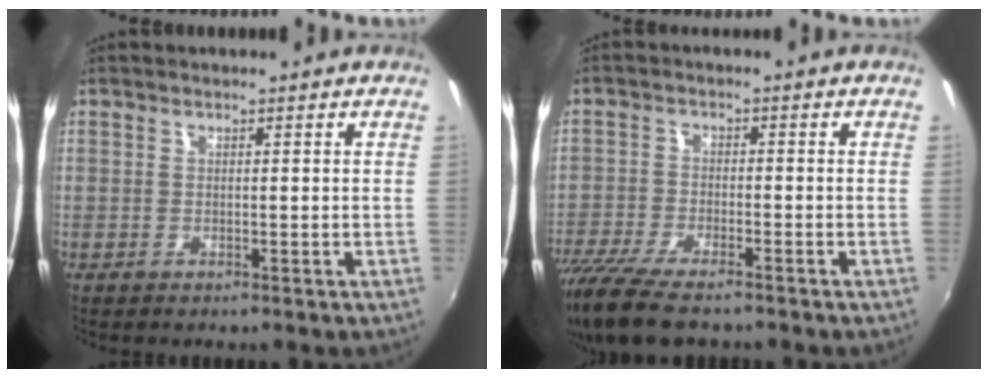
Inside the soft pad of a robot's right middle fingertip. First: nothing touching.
{"total": 13.3, "force": [-10.6, 3.5, 7.3], "torque": [-0.172, -0.045, -0.192]}